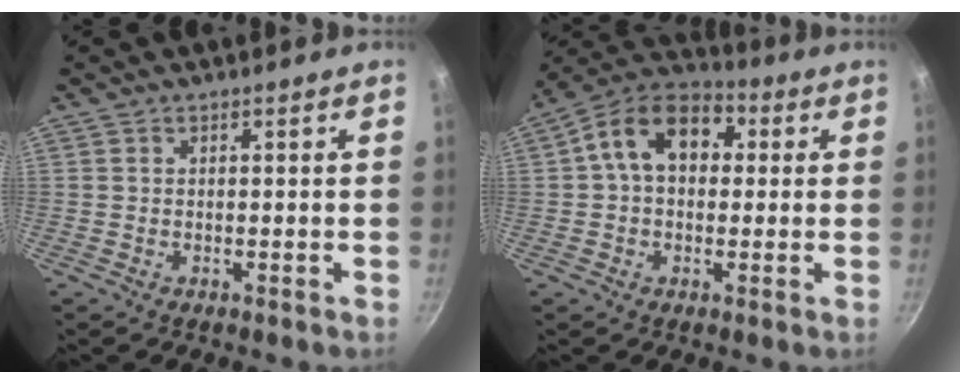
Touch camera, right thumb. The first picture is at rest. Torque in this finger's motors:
{"motor_torque": [-0.04, 2.28, 0.78, -0.60, 0.10]}